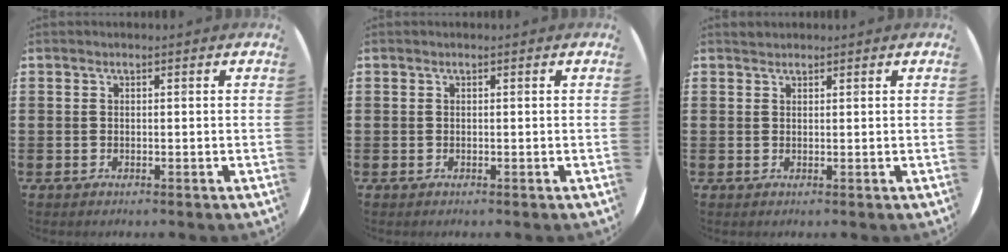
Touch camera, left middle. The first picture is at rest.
{"total": 0.0}
{"total": 0.8, "force": [0.7, 0.2, -0.2], "torque": [0.003, 0.003, 0.014]}